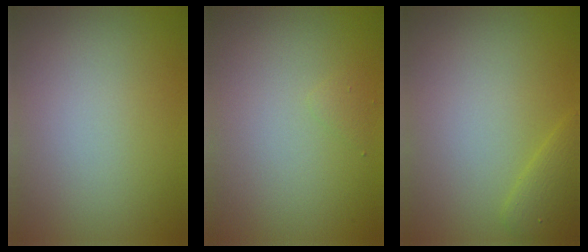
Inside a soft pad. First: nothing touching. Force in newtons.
{"total": 0.6, "press": 0.6, "slide": 0.0}
{"total": 1.9, "press": 1.9, "slide": 0.1}